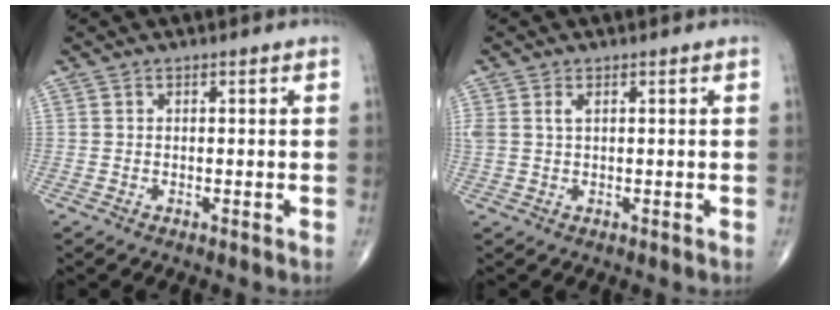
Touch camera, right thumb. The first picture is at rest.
{"total": 2.2, "force": [0.8, 1.2, 1.7], "torque": [-0.046, 0.010, 0.020]}